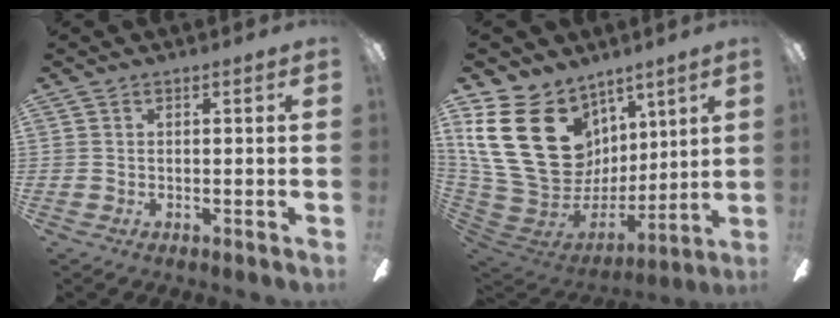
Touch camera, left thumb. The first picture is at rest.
{"total": 28.4, "force": [8.6, 21.0, 17.1], "torque": [-0.358, -0.041, 0.187]}